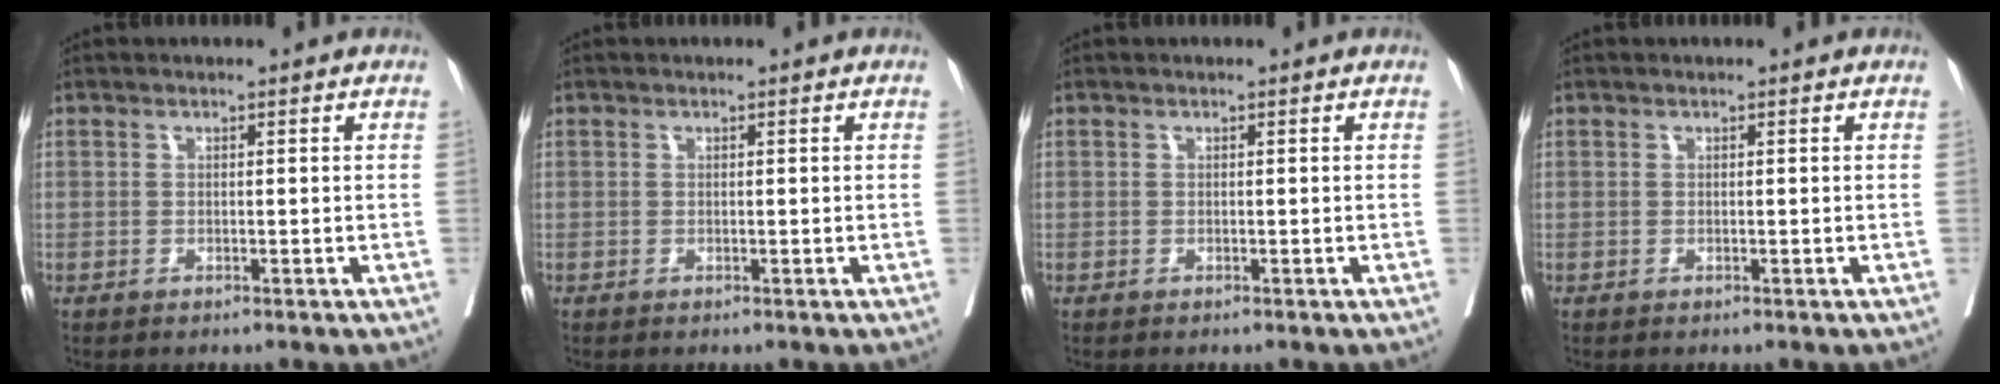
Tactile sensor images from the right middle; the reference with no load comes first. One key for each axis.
{"total": 0.0}
{"total": 0.0}
{"total": 0.0}